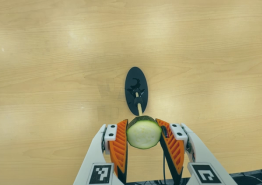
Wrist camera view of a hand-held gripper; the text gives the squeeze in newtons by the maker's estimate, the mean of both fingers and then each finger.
{"total": 9.6, "left": 8.5, "right": 10.6}